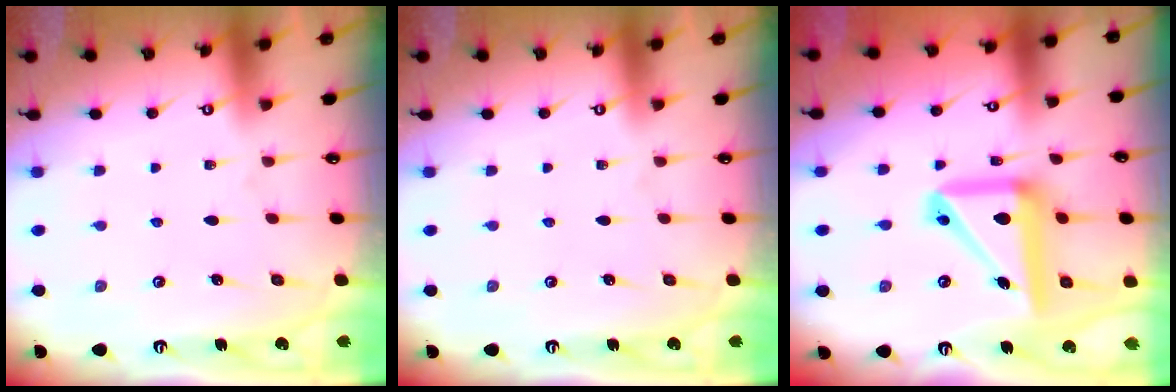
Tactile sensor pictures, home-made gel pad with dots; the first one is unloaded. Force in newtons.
{"total": 0.0}
{"total": 16.1, "press": 15.9, "slide": 2.9}